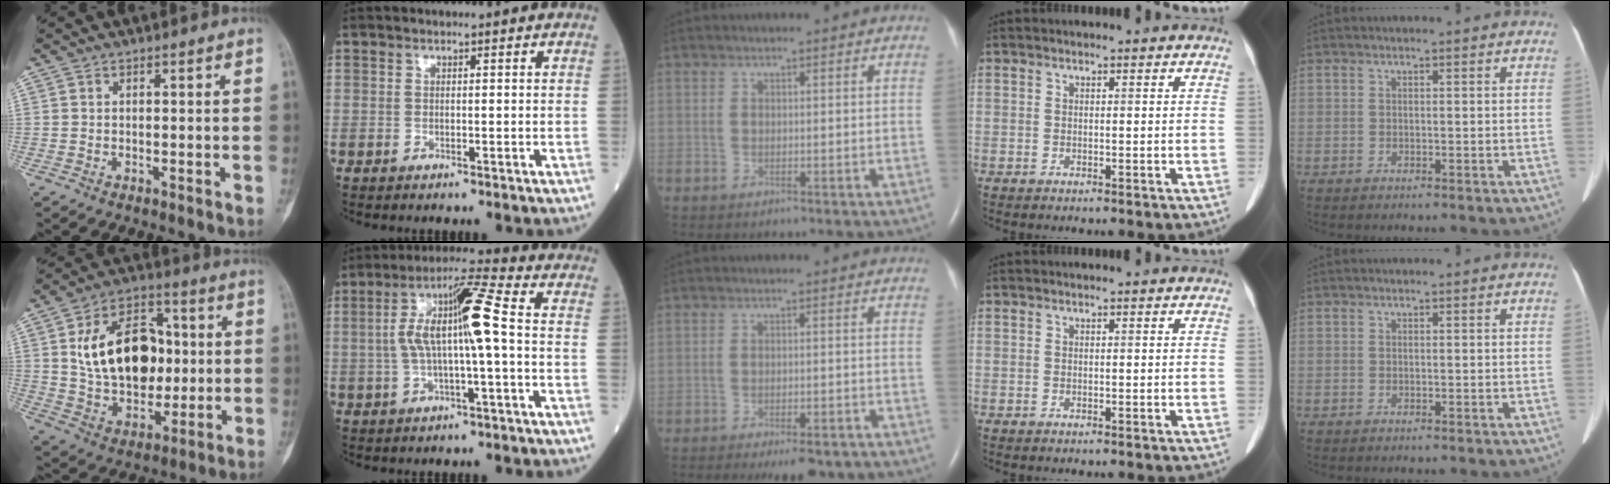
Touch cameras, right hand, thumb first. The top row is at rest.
{"thumb": {"total": 20.5, "force": [2.4, 13.7, 15.1], "torque": [-0.208, 0.011, 0.047]}, "index": {"total": 10.6, "force": [0.0, 0.8, 10.6], "torque": [-0.204, 0.029, -0.004]}, "middle": {"total": 9.1, "force": [-7.3, 2.6, 4.8], "torque": [-0.055, -0.005, -0.095]}}